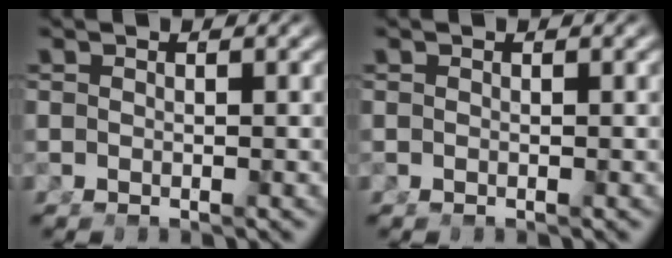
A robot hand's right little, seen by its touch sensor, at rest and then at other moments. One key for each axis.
{"total": 0.0}